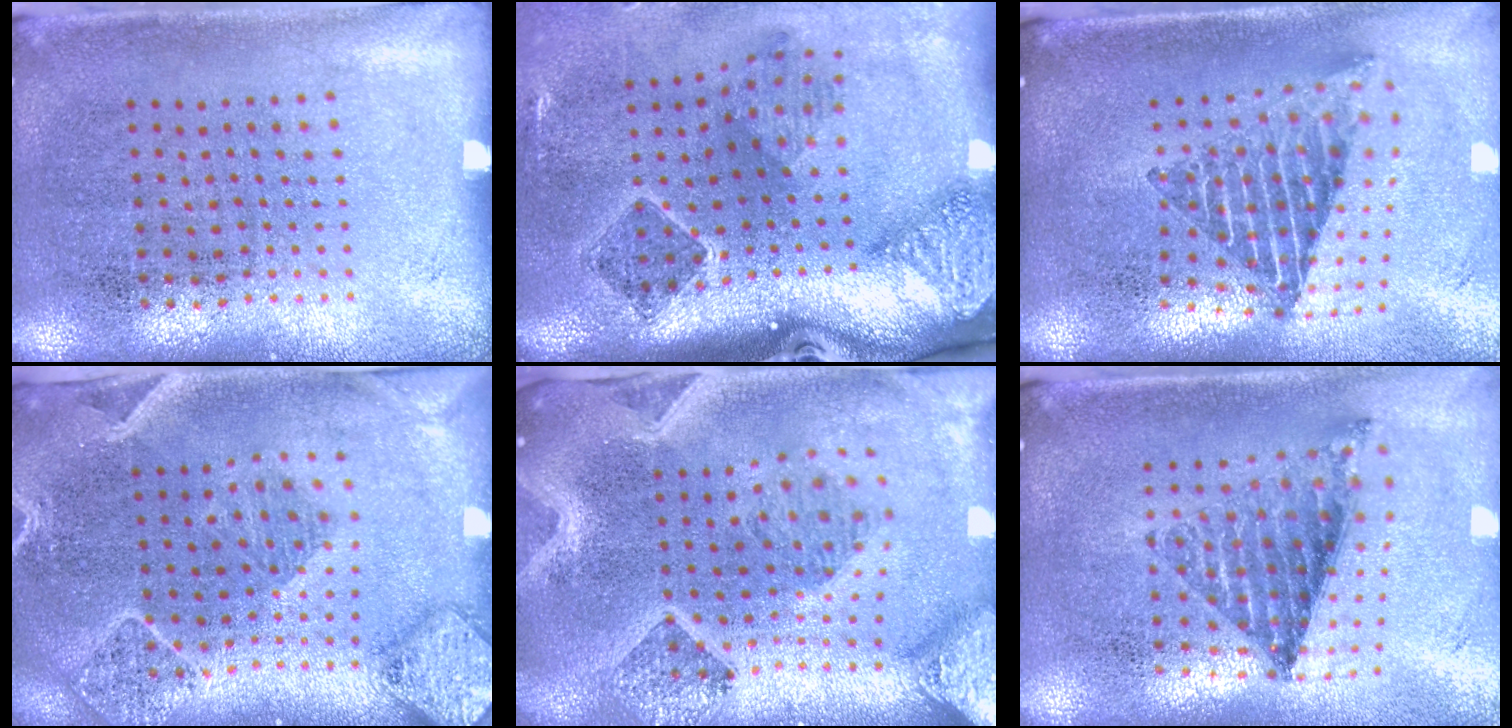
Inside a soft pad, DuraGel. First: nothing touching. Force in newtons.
{"total": 2.8, "press": 1.9, "slide": 2.1}
{"total": 2.3, "press": 1.6, "slide": 1.6}
{"total": 2.4, "press": 2.2, "slide": 0.9}
{"total": 4.2, "press": 3.3, "slide": 2.6}
{"total": 0.9, "press": 0.9, "slide": 0.3}